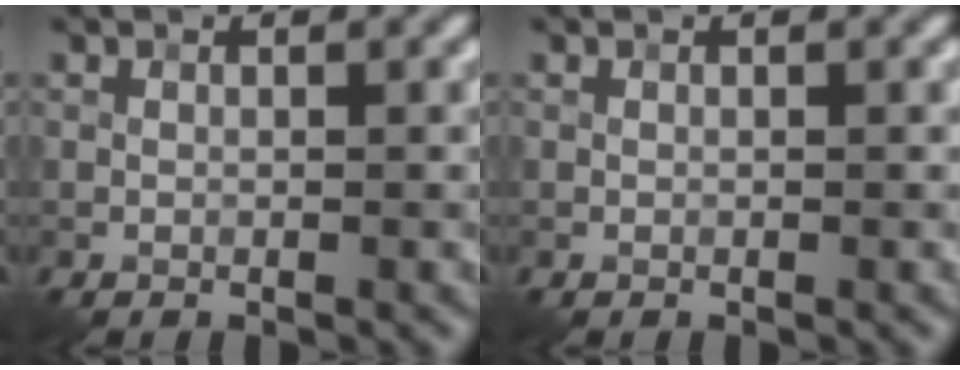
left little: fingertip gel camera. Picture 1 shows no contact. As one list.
[{"total": 0.0}]